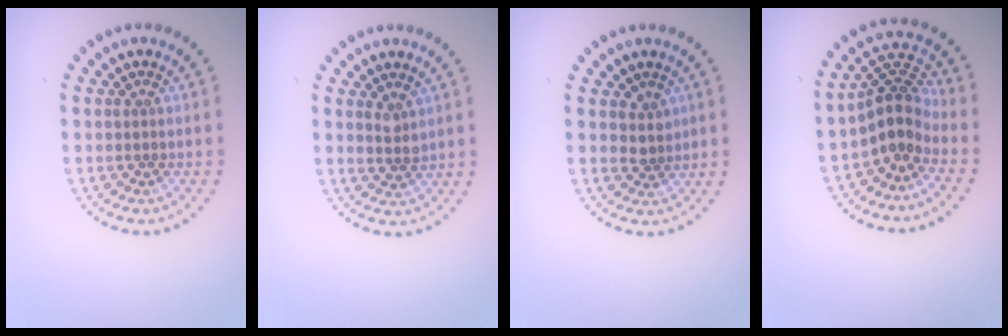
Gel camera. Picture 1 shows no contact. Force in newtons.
{"total": 1.3, "press": 1.1, "slide": 0.7}
{"total": 1.6, "press": 1.2, "slide": 1.0}
{"total": 3.7, "press": 2.8, "slide": 2.4}